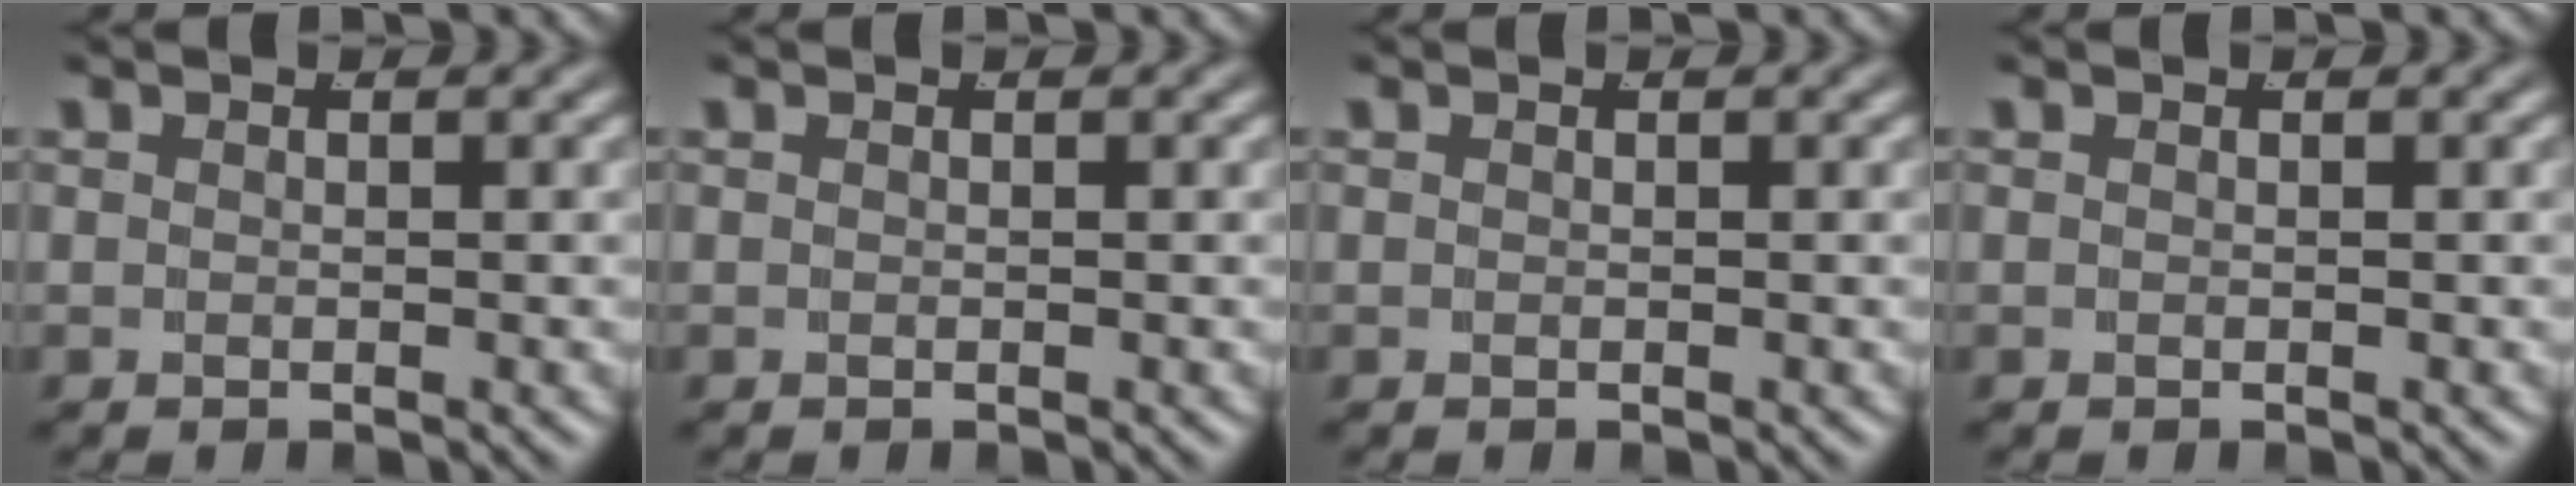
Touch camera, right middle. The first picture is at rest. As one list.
[{"total": 0.0}, {"total": 0.0}, {"total": 0.0}]